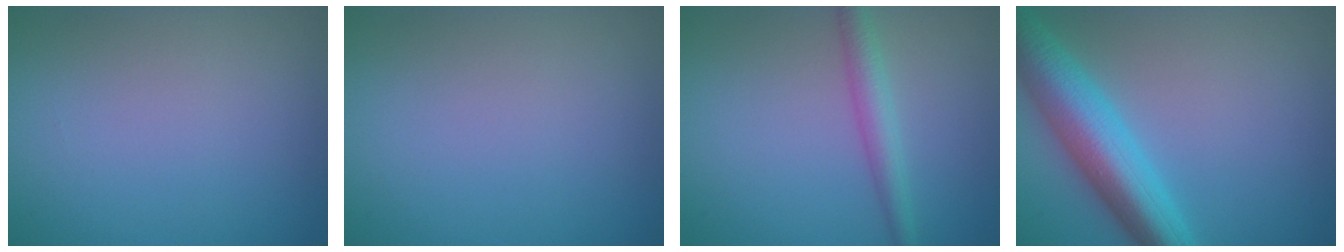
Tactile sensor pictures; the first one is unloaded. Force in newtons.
{"total": 0.0}
{"total": 2.7, "press": 2.7, "slide": 0.1}
{"total": 7.9, "press": 7.9, "slide": 0.2}